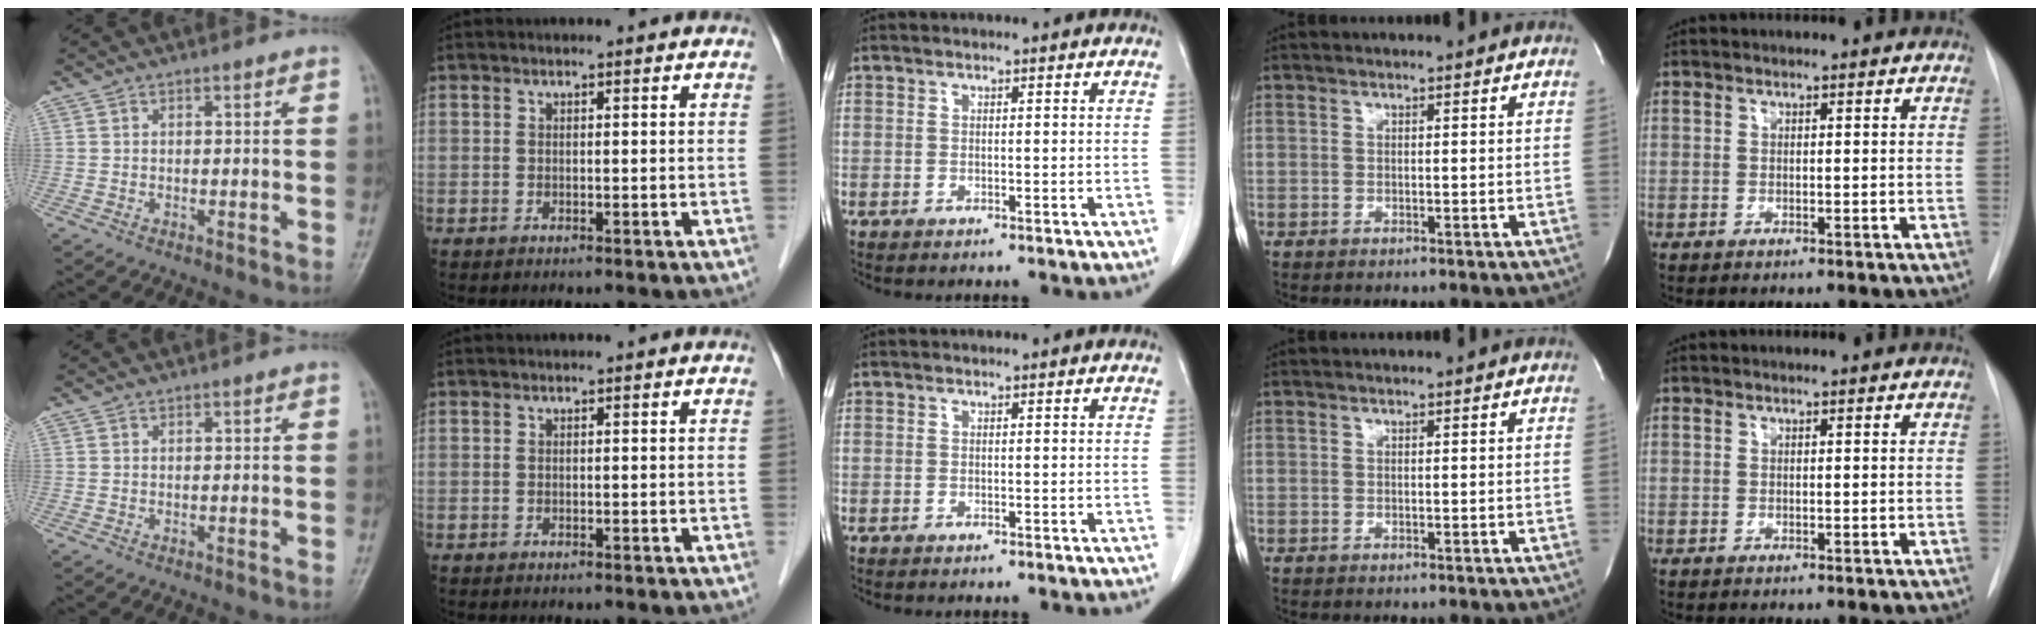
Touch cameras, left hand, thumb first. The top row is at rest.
{}